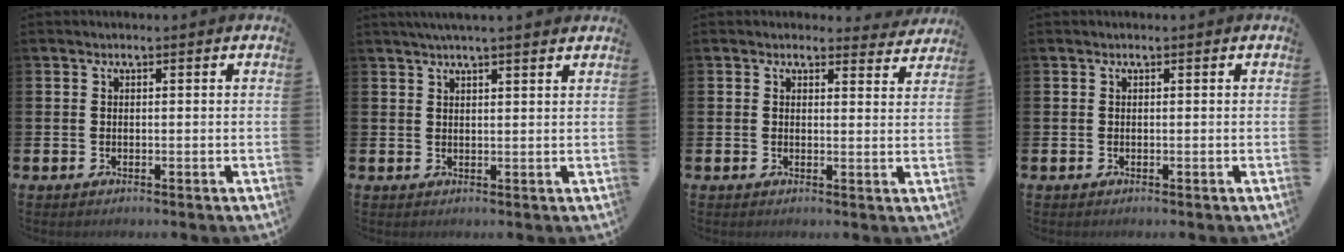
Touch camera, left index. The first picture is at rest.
{"total": 2.9, "force": [2.7, -0.2, 1.0], "torque": [-0.017, -0.009, 0.047]}
{"total": 2.4, "force": [2.3, 0.8, 0.1], "torque": [0.008, -0.015, 0.037]}
{"total": 0.0}